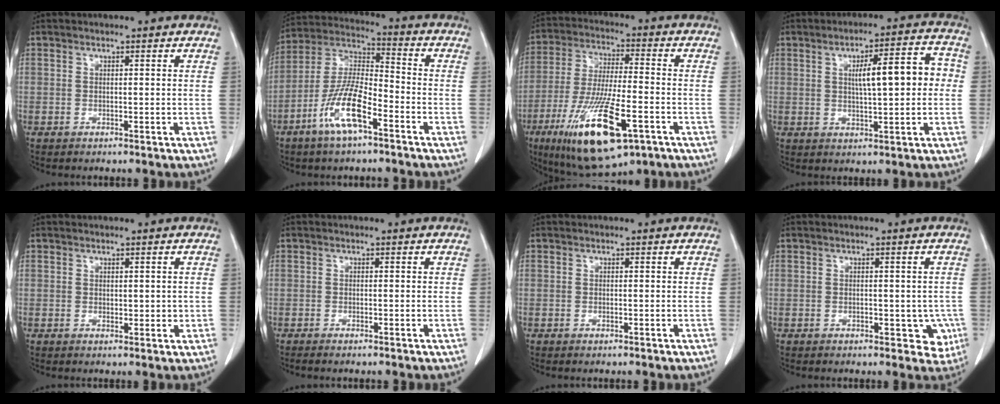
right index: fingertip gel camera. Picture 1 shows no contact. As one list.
[{"total": 11.7, "force": [-5.8, 2.8, 9.7], "torque": [-0.199, 0.000, -0.111]}, {"total": 17.9, "force": [-8.3, 4.2, 15.3], "torque": [-0.307, -0.034, -0.134]}, {"total": 9.5, "force": [0.9, 2.2, 9.2], "torque": [-0.133, 0.030, 0.016]}, {"total": 1.6, "force": [0.4, 1.1, 1.1], "torque": [-0.010, -0.002, 0.009]}, {"total": 1.3, "force": [-1.1, 0.0, 0.7], "torque": [-0.012, -0.002, -0.015]}, {"total": 0.0}, {"total": 4.9, "force": [-1.4, 3.1, 3.5], "torque": [-0.015, 0.003, -0.010]}]